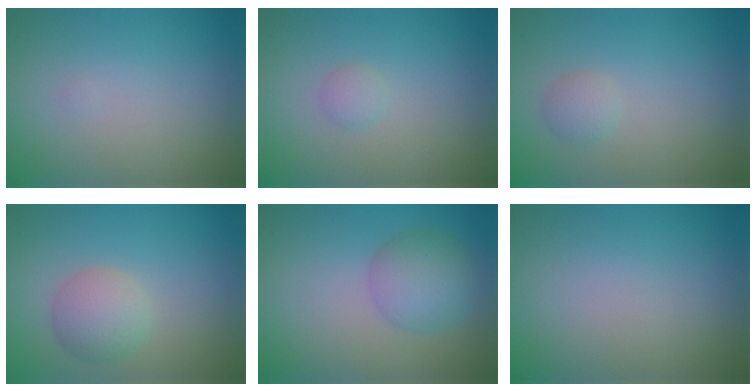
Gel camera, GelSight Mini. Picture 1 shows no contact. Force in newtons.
{"total": 0.9, "press": 0.9, "slide": 0.0}
{"total": 1.3, "press": 1.3, "slide": 0.1}
{"total": 3.0, "press": 3.0, "slide": 0.1}
{"total": 4.2, "press": 4.2, "slide": 0.1}
{"total": 0.0}